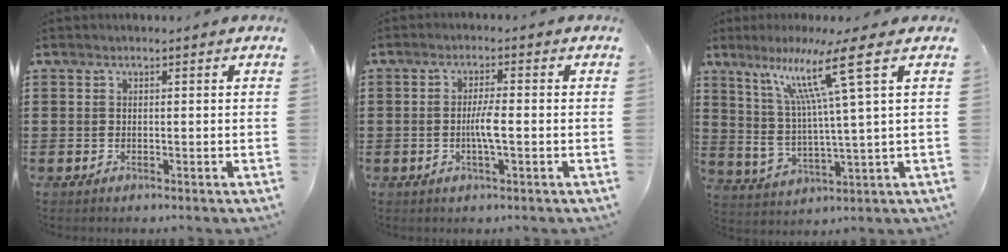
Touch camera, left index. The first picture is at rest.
{"total": 3.6, "force": [-0.6, 0.5, 3.5], "torque": [-0.071, -0.003, -0.015]}
{"total": 12.0, "force": [6.1, -0.7, 10.3], "torque": [-0.211, -0.010, 0.093]}